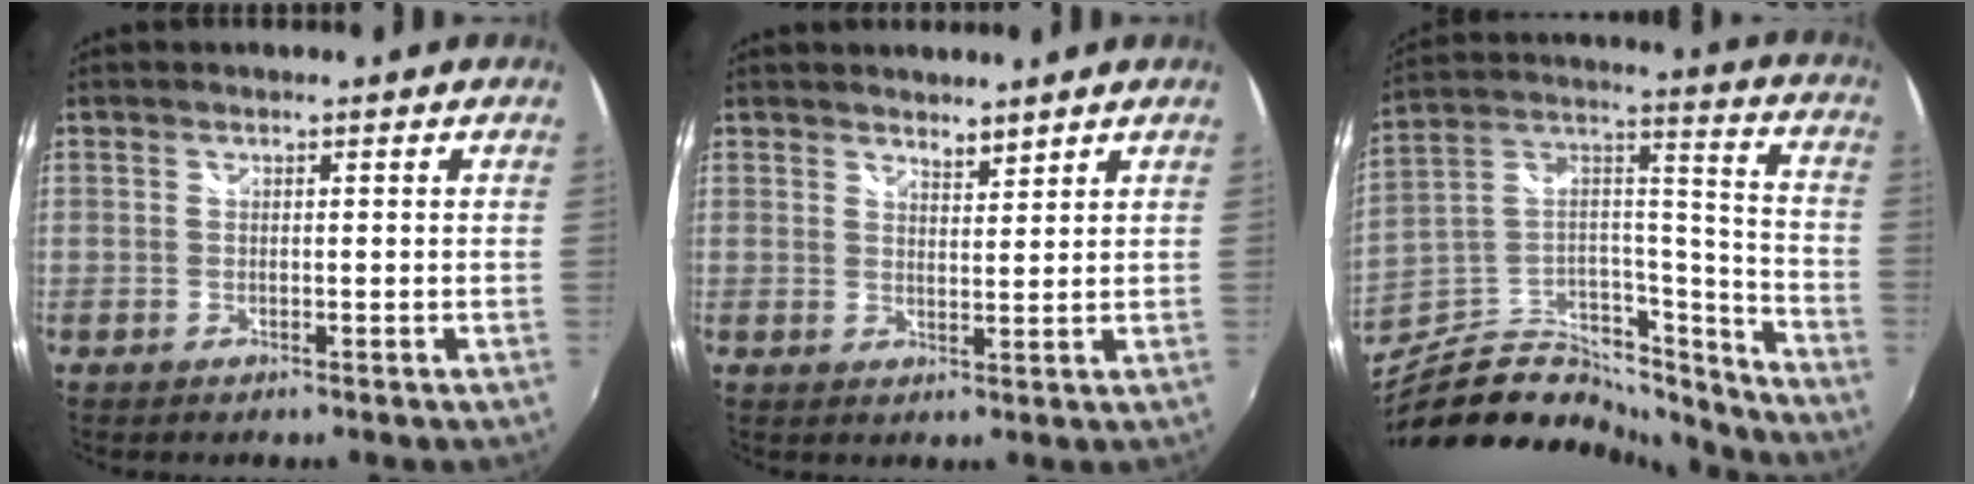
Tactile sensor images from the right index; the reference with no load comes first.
{"total": 2.4, "force": [2.3, 0.4, 0.6], "torque": [-0.006, 0.001, 0.039]}
{"total": 25.4, "force": [-21.1, 10.5, 9.6], "torque": [-0.165, 0.068, -0.324]}